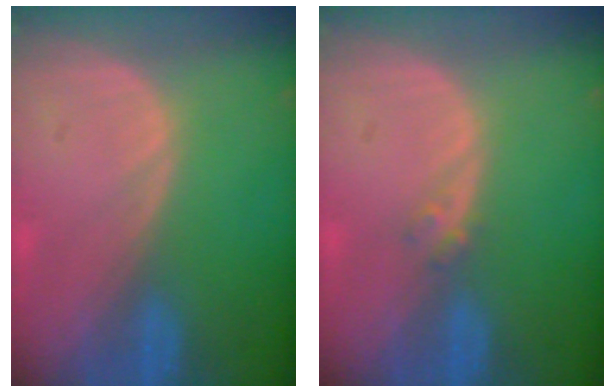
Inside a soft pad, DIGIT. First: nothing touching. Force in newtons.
{"total": 1.4, "press": 1.2, "slide": 0.7}